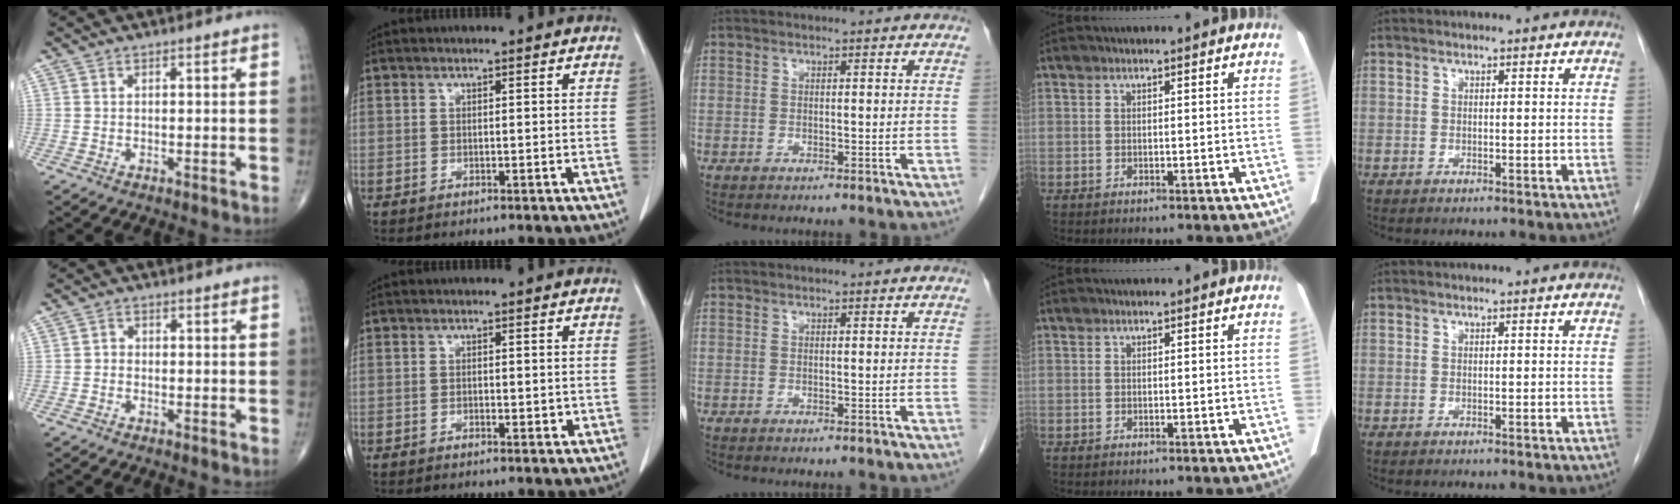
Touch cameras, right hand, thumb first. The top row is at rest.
{"thumb": {"total": 1.4, "force": [-0.3, 1.2, 0.6], "torque": [0.000, 0.006, -0.009]}, "index": {"total": 1.5, "force": [-0.3, 0.7, 1.3], "torque": [-0.021, 0.000, -0.002]}}